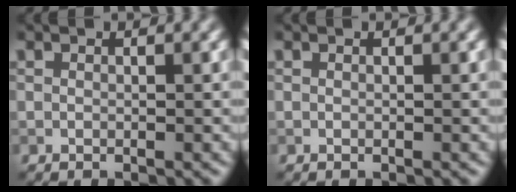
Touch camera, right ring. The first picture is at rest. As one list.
[{"total": 0.0}]